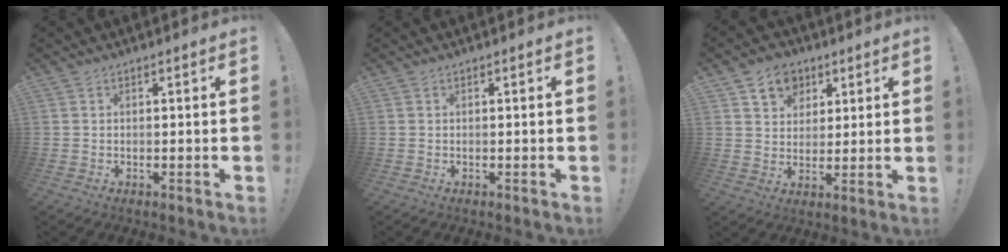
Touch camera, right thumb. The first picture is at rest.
{"total": 0.0}
{"total": 9.1, "force": [4.7, 7.3, 2.8], "torque": [-0.039, -0.023, 0.092]}